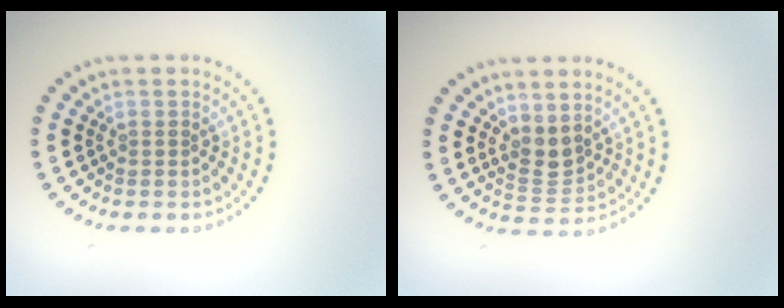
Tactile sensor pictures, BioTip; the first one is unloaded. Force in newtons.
{"total": 2.1, "press": 1.7, "slide": 1.2}